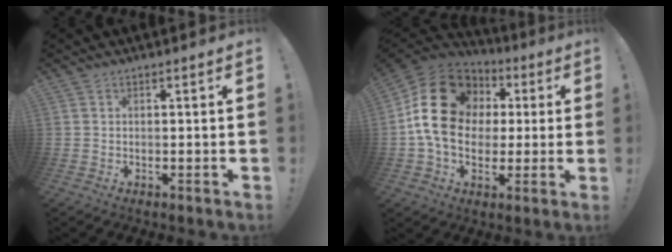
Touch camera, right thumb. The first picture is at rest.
{"total": 21.2, "force": [3.3, 16.9, 12.4], "torque": [-0.190, 0.006, 0.082]}